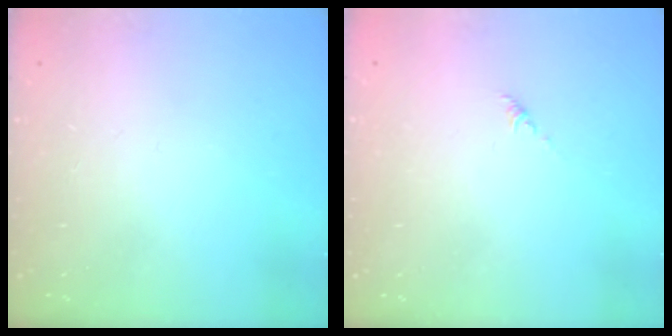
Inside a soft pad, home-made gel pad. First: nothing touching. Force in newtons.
{"total": 0.0}